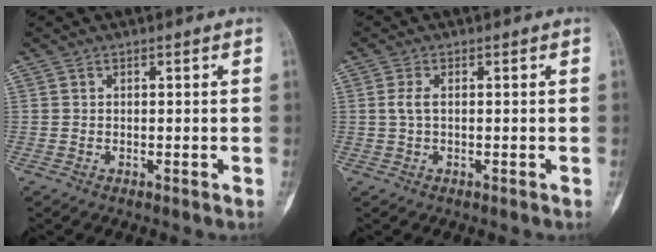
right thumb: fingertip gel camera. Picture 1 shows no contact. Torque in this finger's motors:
{"motor_torque": [-0.01, -0.16, 0.49, 0.06, 0.12]}